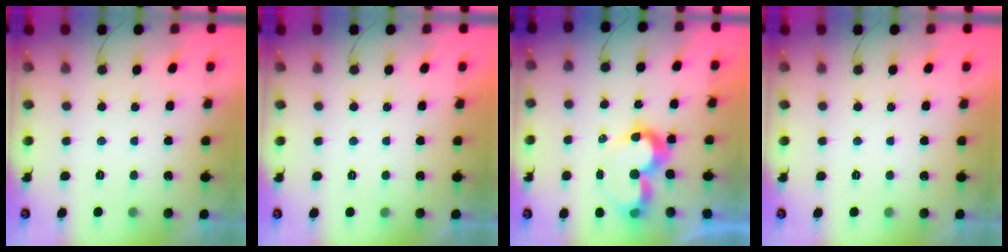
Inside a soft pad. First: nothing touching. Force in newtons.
{"total": 1.8, "press": 1.7, "slide": 0.1}
{"total": 9.4, "press": 9.4, "slide": 0.9}
{"total": 1.8, "press": 1.8, "slide": 0.1}